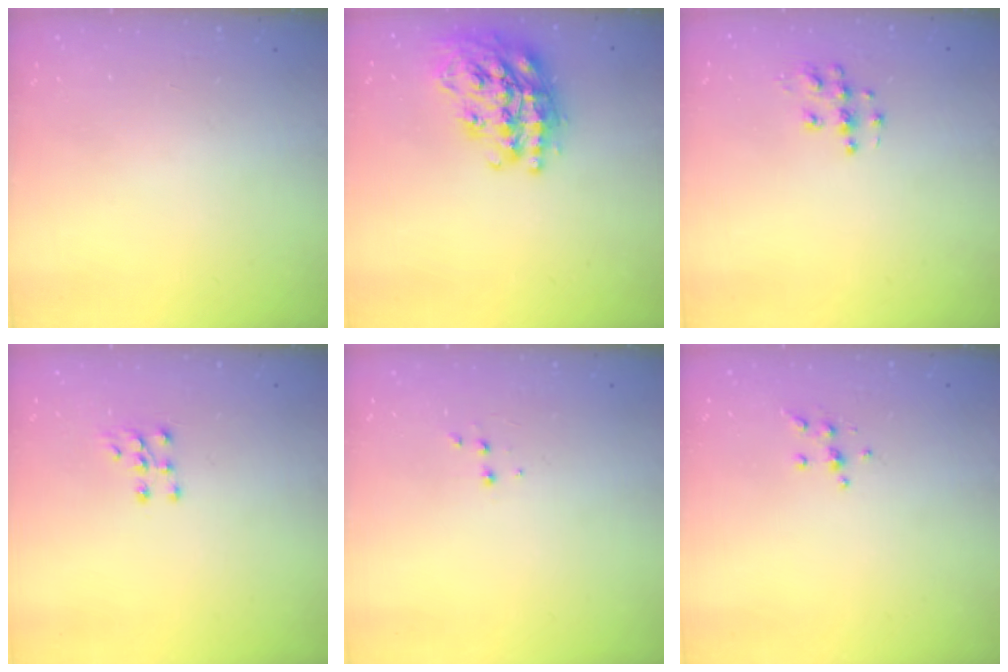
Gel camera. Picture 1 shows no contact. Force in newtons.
{"total": 23.5, "press": 23.4, "slide": 2.0}
{"total": 7.9, "press": 7.9, "slide": 0.4}
{"total": 6.6, "press": 6.6, "slide": 0.8}
{"total": 1.9, "press": 1.9, "slide": 0.2}
{"total": 4.3, "press": 4.2, "slide": 1.1}